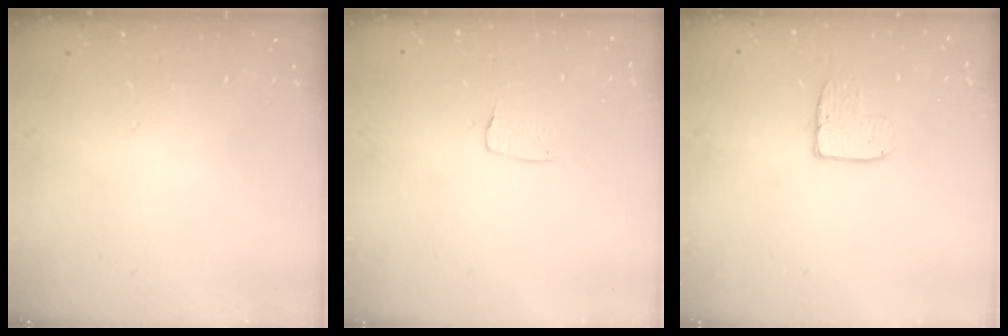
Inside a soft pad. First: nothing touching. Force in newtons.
{"total": 5.3, "press": 5.3, "slide": 0.3}
{"total": 7.9, "press": 7.9, "slide": 0.6}